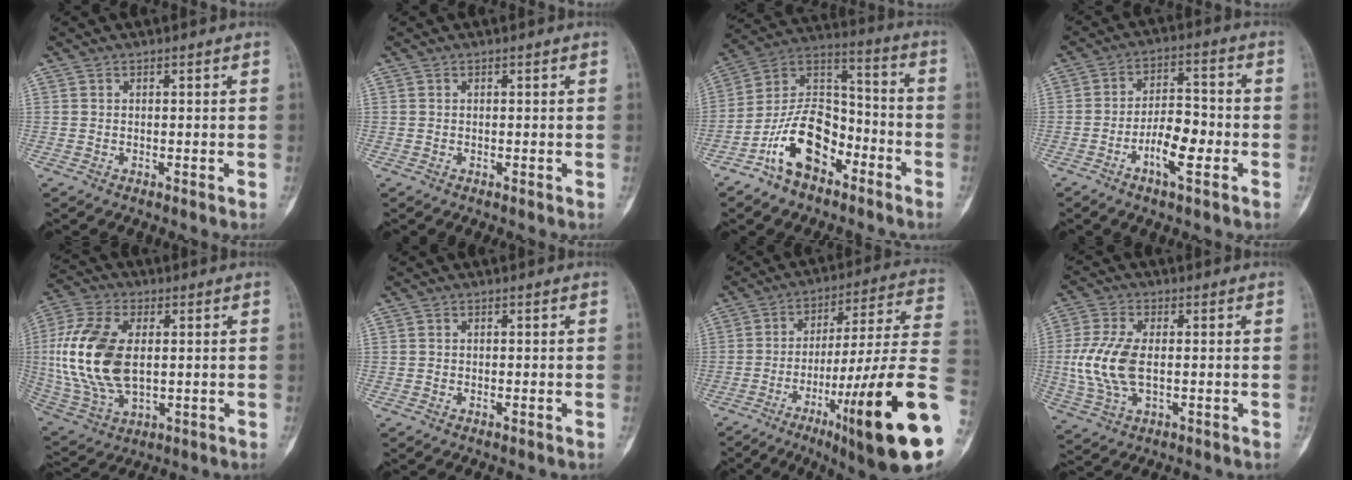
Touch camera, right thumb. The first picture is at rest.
{"total": 0.0}
{"total": 15.1, "force": [-8.0, 8.9, 9.3], "torque": [-0.147, 0.080, -0.153]}
{"total": 8.9, "force": [-3.4, 3.5, 7.5], "torque": [-0.123, 0.028, -0.064]}
{"total": 18.5, "force": [1.3, 10.7, 15.0], "torque": [-0.324, -0.006, 0.032]}
{"total": 0.0}
{"total": 25.7, "force": [-8.6, 1.9, 24.2], "torque": [-0.344, 0.023, -0.129]}
{"total": 10.6, "force": [-0.2, 5.6, 9.0], "torque": [-0.209, 0.001, -0.002]}